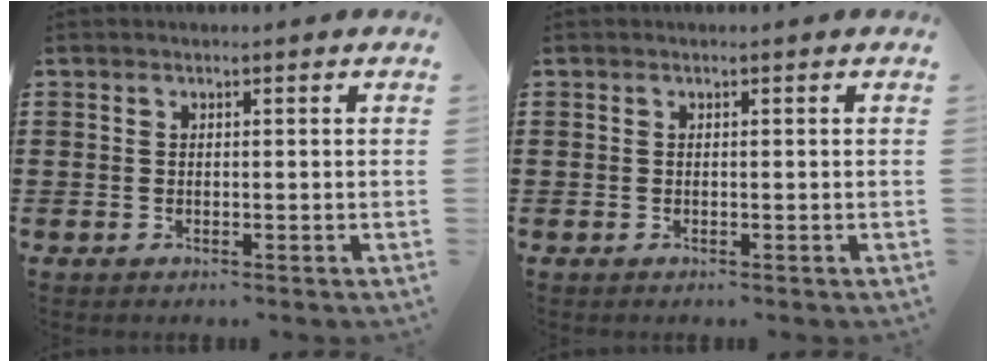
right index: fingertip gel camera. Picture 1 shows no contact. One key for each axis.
{"total": 0.0}